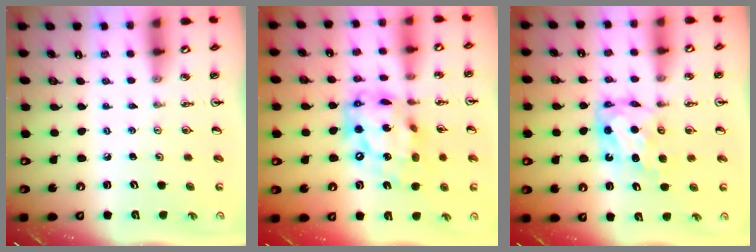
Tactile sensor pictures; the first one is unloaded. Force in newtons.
{"total": 18.7, "press": 18.6, "slide": 1.9}
{"total": 7.0, "press": 7.0, "slide": 0.4}